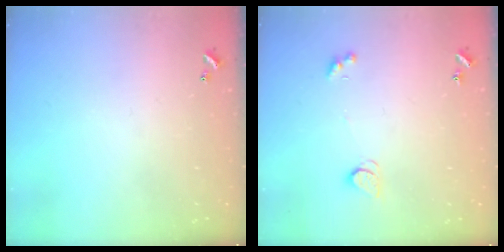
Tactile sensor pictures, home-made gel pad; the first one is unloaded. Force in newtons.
{"total": 2.3, "press": 2.2, "slide": 0.5}